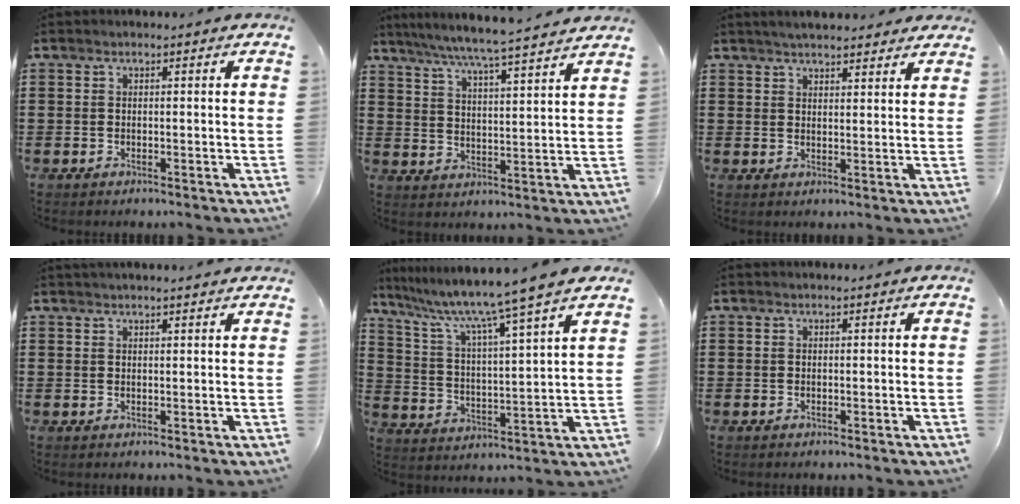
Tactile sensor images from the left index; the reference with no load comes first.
{"total": 5.8, "force": [5.1, -0.8, 2.6], "torque": [-0.070, -0.038, 0.084]}
{"total": 3.1, "force": [3.0, 0.3, 0.9], "torque": [-0.024, -0.002, 0.055]}
{"total": 1.1, "force": [1.0, -0.2, 0.4], "torque": [-0.008, -0.001, 0.020]}
{"total": 8.4, "force": [6.9, -1.4, 4.7], "torque": [-0.121, -0.056, 0.105]}
{"total": 0.0}